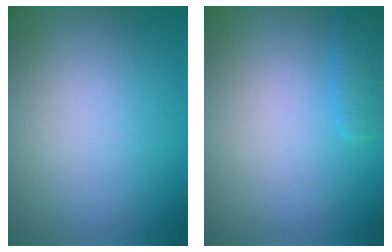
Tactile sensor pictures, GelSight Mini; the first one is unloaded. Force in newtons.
{"total": 1.4, "press": 1.4, "slide": 0.2}